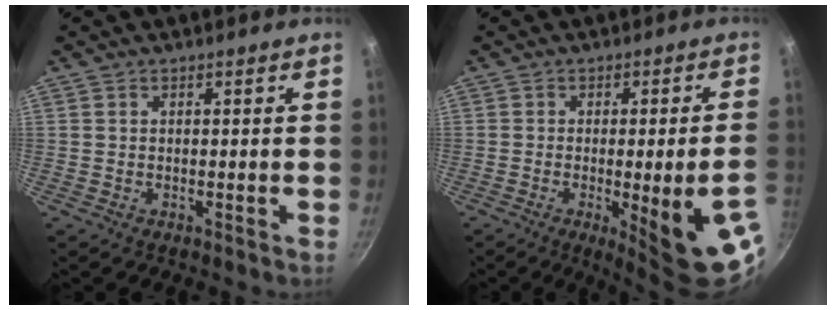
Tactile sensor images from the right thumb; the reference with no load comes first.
{"total": 15.5, "force": [-4.7, 2.6, 14.6], "torque": [-0.174, 0.006, -0.049]}